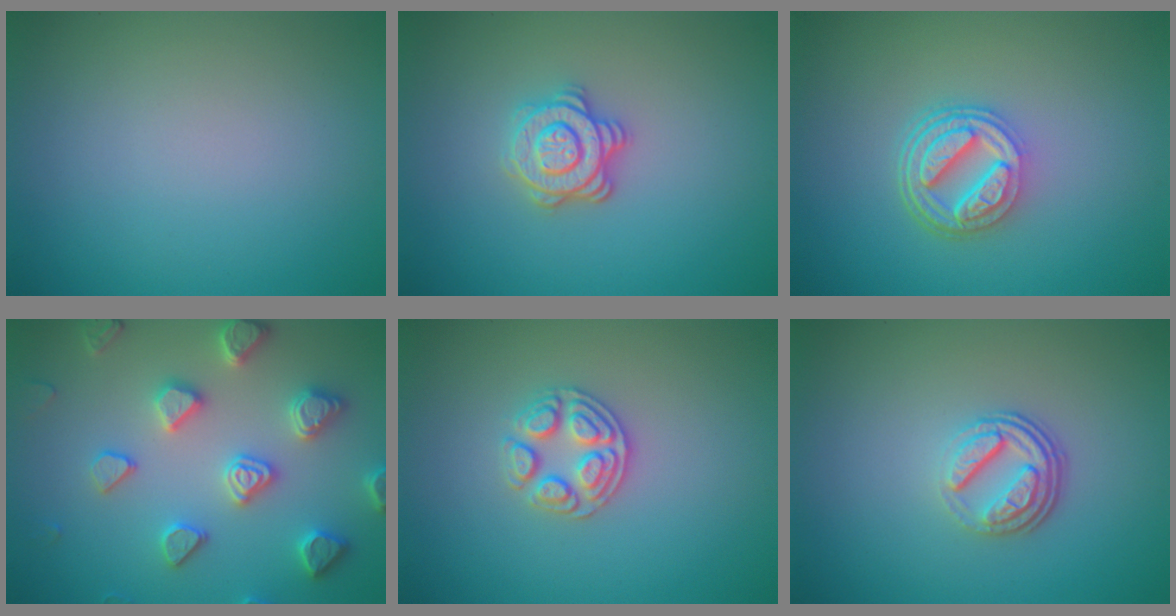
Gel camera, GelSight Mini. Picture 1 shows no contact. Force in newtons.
{"total": 3.5, "press": 3.0, "slide": 1.7}
{"total": 5.0, "press": 3.7, "slide": 3.3}
{"total": 4.5, "press": 4.5, "slide": 0.6}
{"total": 2.9, "press": 2.7, "slide": 1.0}
{"total": 3.7, "press": 2.6, "slide": 2.6}